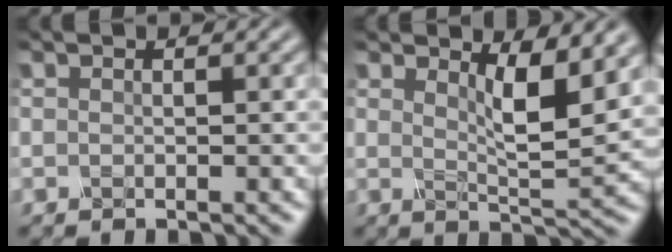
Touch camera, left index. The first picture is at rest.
{"total": 4.5, "force": [2.3, 1.1, 3.7], "torque": [-0.060, -0.013, 0.038]}